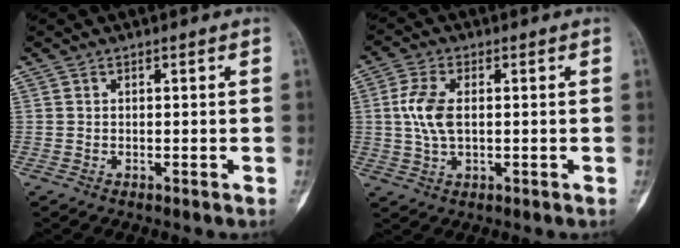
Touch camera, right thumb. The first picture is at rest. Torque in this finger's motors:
{"motor_torque": [1.43, 1.29, 0.75, -0.79, 0.39]}